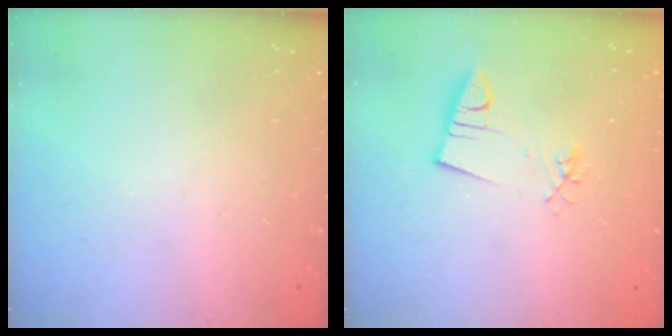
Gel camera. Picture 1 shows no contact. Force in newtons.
{"total": 3.4, "press": 2.0, "slide": 2.7}